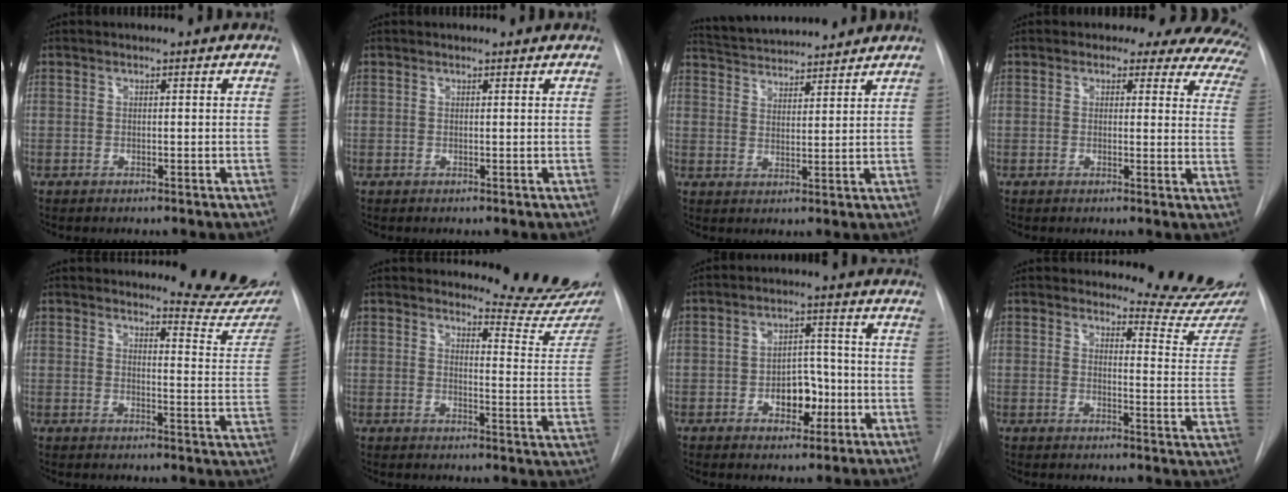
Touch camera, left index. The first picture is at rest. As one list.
[{"total": 1.4, "force": [1.3, 0.3, 0.3], "torque": [-0.011, 0.008, 0.012]}, {"total": 11.6, "force": [11.1, 1.4, 3.2], "torque": [-0.060, 0.022, 0.174]}, {"total": 15.3, "force": [12.4, 6.2, 6.5], "torque": [-0.064, -0.021, 0.107]}, {"total": 12.7, "force": [12.1, 1.6, 3.5], "torque": [-0.024, -0.083, 0.118]}, {"total": 14.2, "force": [13.6, 1.1, 3.8], "torque": [-0.033, -0.104, 0.140]}, {"total": 6.1, "force": [-2.0, 3.7, 4.5], "torque": [-0.062, 0.015, -0.027]}, {"total": 13.8, "force": [13.4, 1.2, 3.1], "torque": [-0.017, -0.110, 0.132]}]